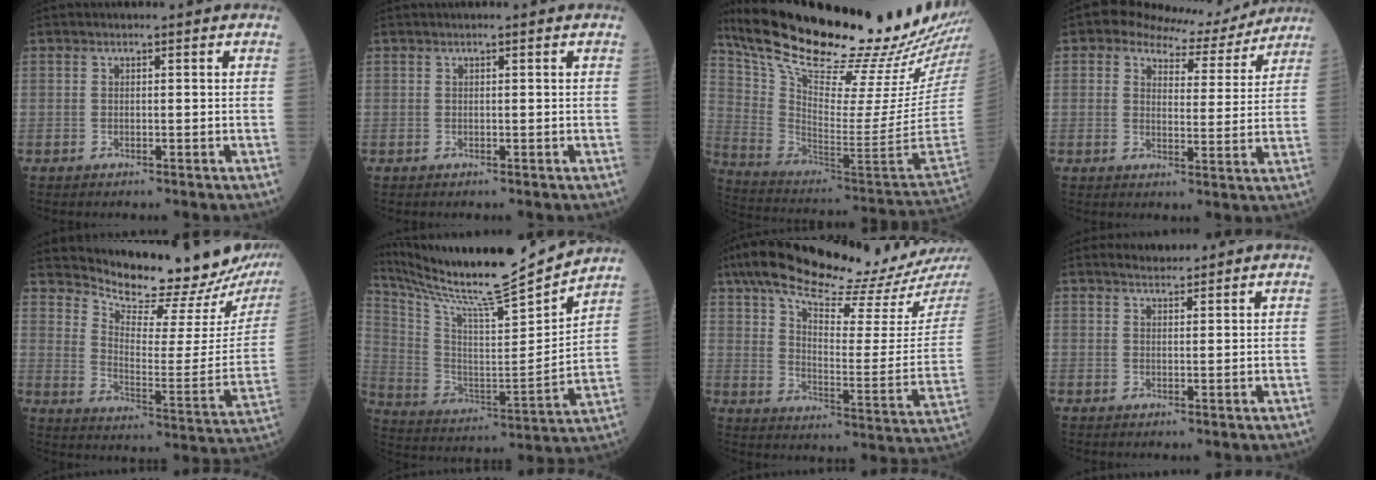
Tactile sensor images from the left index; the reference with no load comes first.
{"total": 0.9, "force": [0.8, -0.2, 0.5], "torque": [-0.007, 0.014, 0.016]}
{"total": 33.2, "force": [28.6, 1.5, 16.9], "torque": [-0.281, -0.110, 0.413]}
{"total": 8.2, "force": [7.4, 3.1, 1.5], "torque": [-0.022, 0.004, 0.092]}
{"total": 16.7, "force": [16.2, 0.6, 4.1], "torque": [-0.072, -0.092, 0.222]}
{"total": 22.4, "force": [20.8, 0.1, 8.2], "torque": [-0.171, -0.049, 0.336]}
{"total": 22.5, "force": [18.4, 1.0, 12.8], "torque": [-0.207, -0.043, 0.268]}
{"total": 1.9, "force": [1.9, 0.1, 0.1], "torque": [-0.005, 0.008, 0.035]}